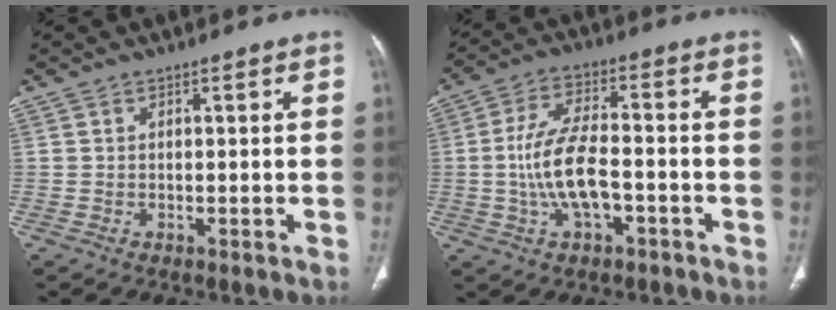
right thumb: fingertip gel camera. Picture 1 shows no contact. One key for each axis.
{"total": 10.9, "fx": -2.4, "fy": 5.1, "fz": 9.3, "tx": -0.183, "ty": 0.028, "tz": -0.046}